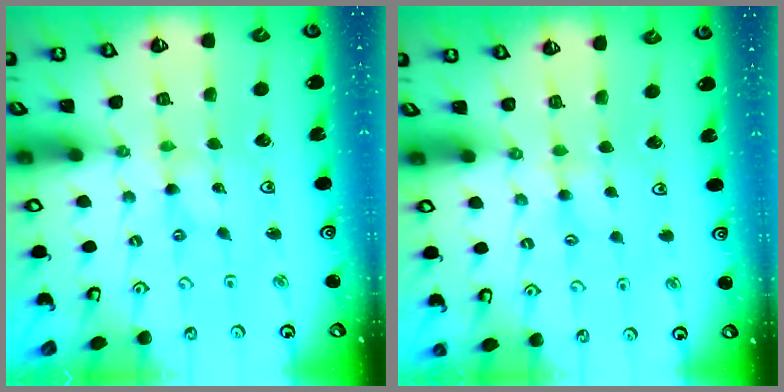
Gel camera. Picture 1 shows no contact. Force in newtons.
{"total": 2.4, "press": 2.4, "slide": 0.3}